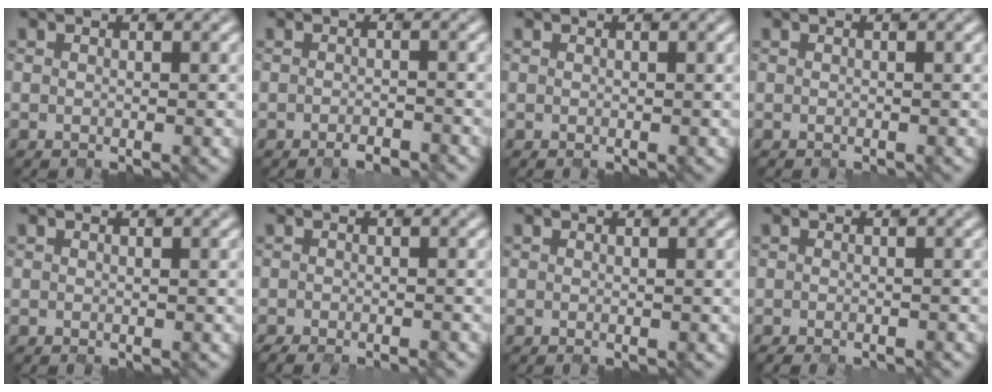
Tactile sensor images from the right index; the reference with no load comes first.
{"total": 1.6, "force": [-1.4, 0.1, 0.7], "torque": [-0.011, -0.002, -0.021]}
{"total": 0.0}
{"total": 0.0}
{"total": 0.0}
{"total": 2.1, "force": [-1.4, 0.5, 1.6], "torque": [0.001, 0.001, -0.011]}
{"total": 0.0}
{"total": 1.2, "force": [-0.6, 0.4, 1.0], "torque": [0.001, 0.005, -0.003]}